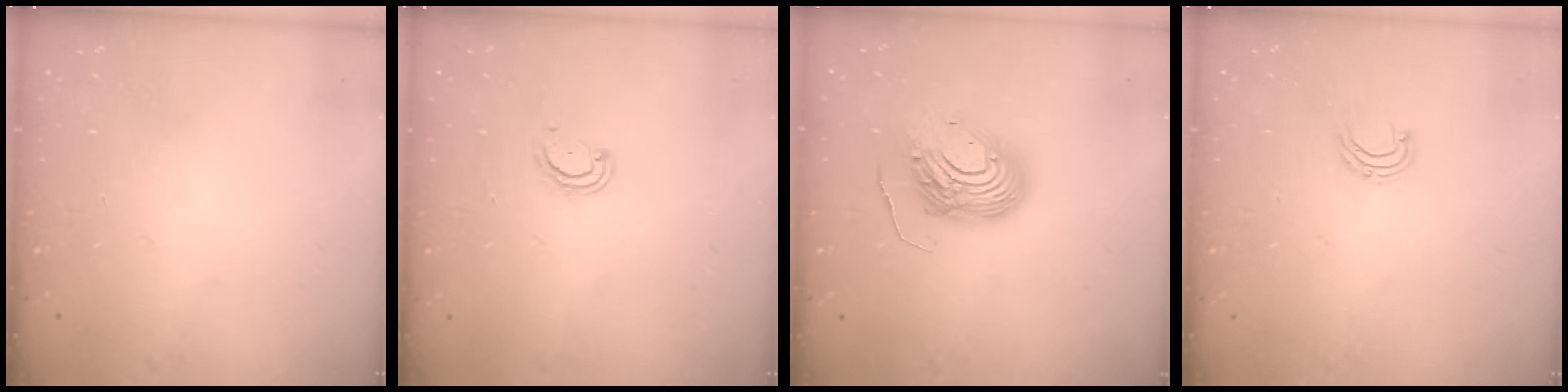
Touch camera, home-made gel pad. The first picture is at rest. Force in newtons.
{"total": 3.1, "press": 3.0, "slide": 0.4}
{"total": 12.0, "press": 12.0, "slide": 1.1}
{"total": 6.5, "press": 6.5, "slide": 0.4}